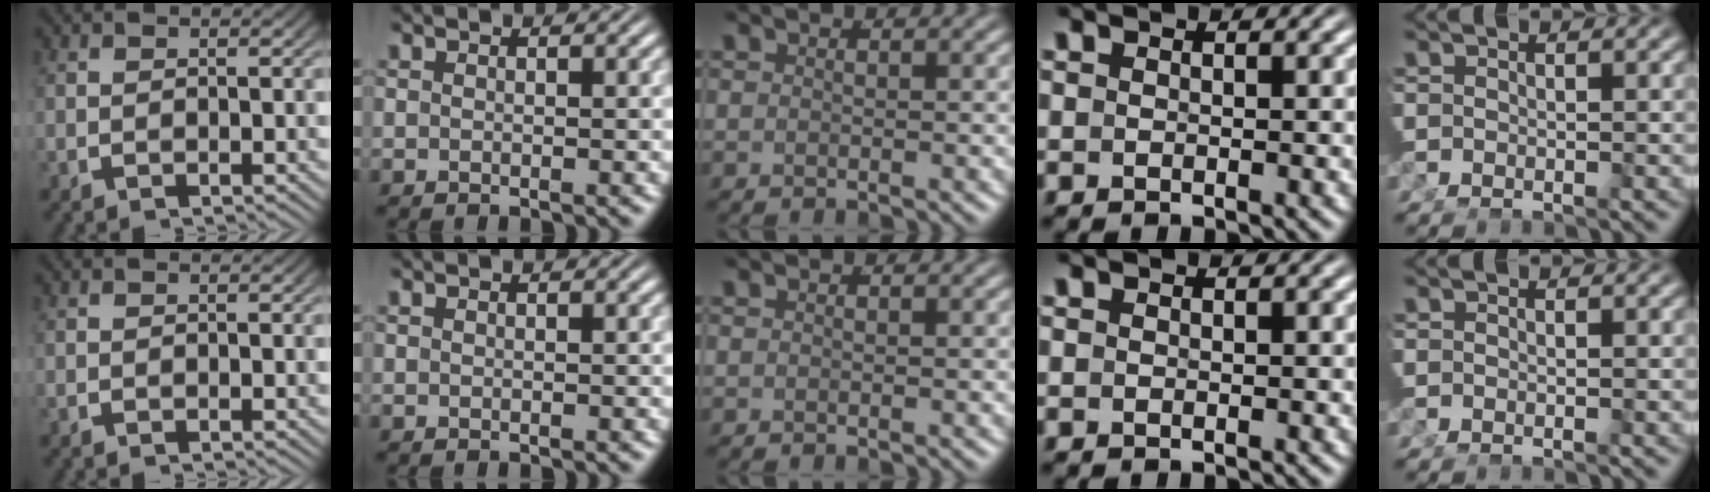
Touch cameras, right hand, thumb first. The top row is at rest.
{}